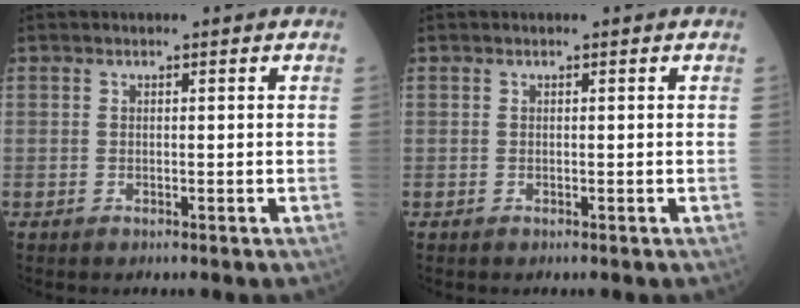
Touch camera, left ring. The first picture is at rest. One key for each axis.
{"total": 0.0}